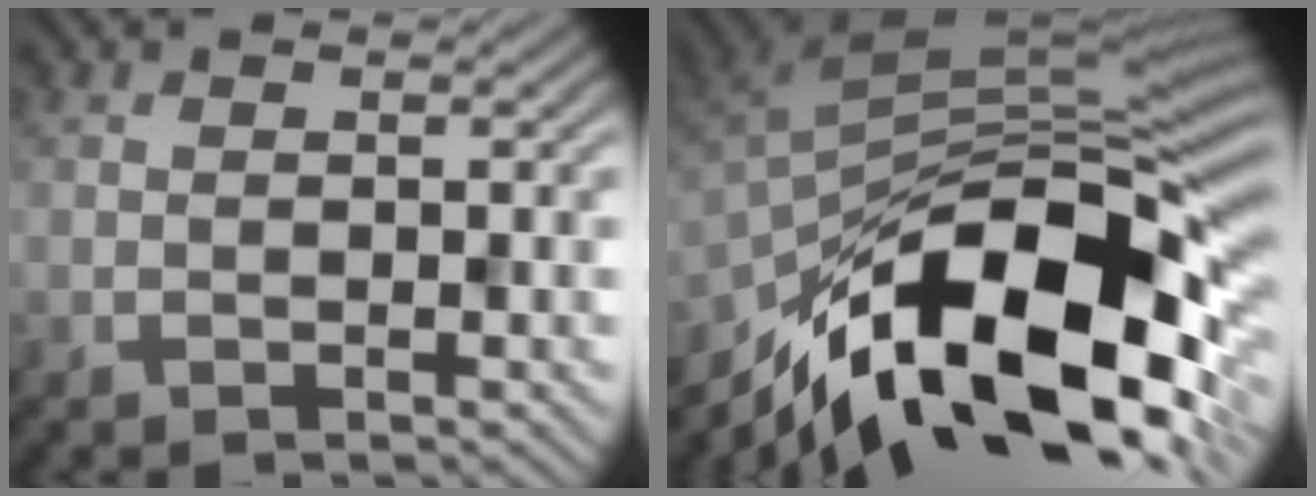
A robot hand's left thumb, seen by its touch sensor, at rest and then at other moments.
{"total": 17.6, "force": [-8.8, 8.0, 12.9], "torque": [-0.234, -0.018, -0.153]}